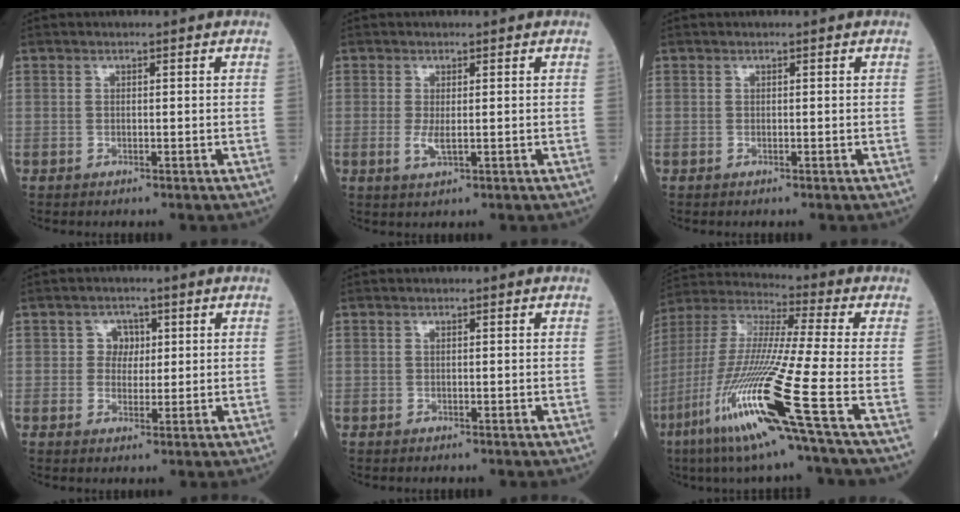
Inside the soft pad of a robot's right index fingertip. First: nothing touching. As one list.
[{"total": 2.3, "force": [-0.2, 0.6, 2.2], "torque": [-0.045, -0.005, 0.000]}, {"total": 0.0}, {"total": 2.9, "force": [0.7, 2.5, 1.2], "torque": [-0.010, 0.002, 0.007]}, {"total": 0.0}, {"total": 20.0, "force": [-8.9, -1.3, 17.9], "torque": [-0.401, -0.049, -0.181]}]